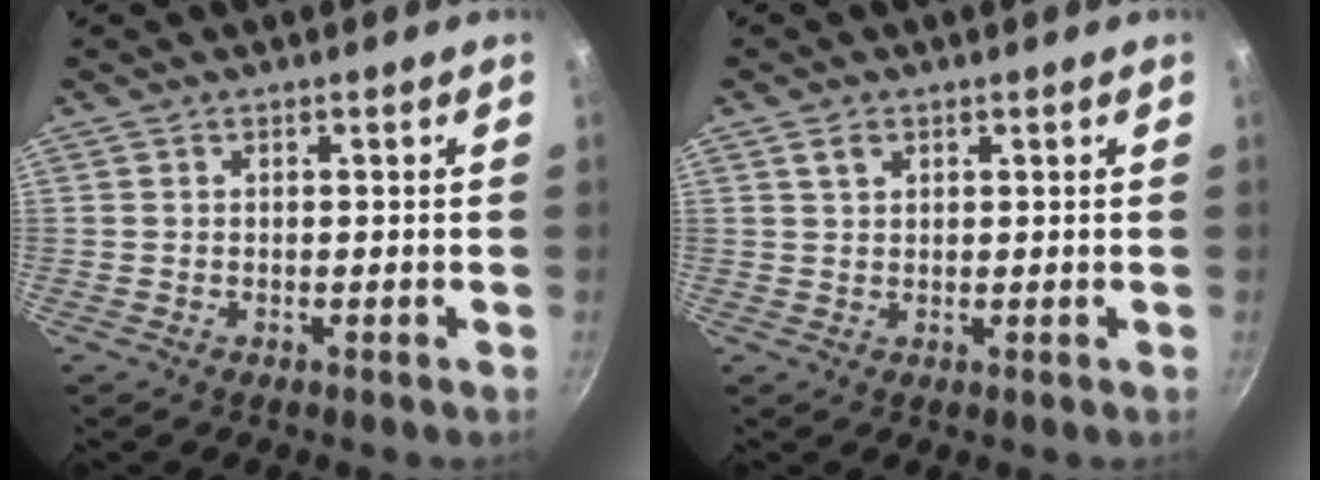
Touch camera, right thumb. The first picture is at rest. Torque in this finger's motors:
{"motor_torque": [-0.13, -0.11, 0.32, 0.08, -0.01]}